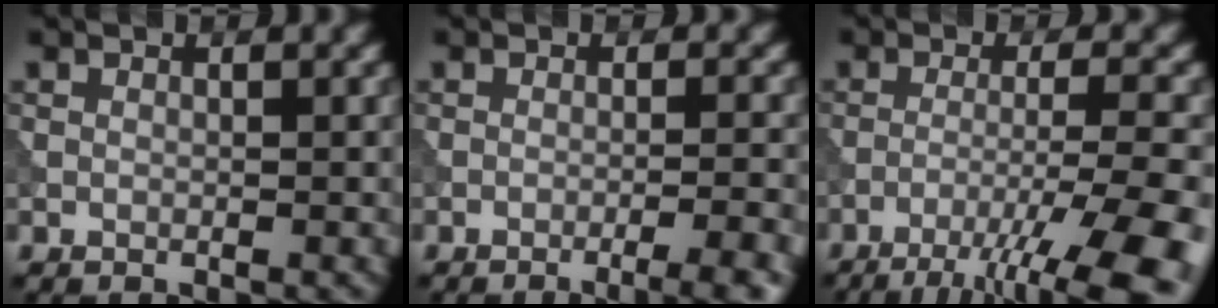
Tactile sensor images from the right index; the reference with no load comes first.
{"total": 4.9, "force": [-2.9, 1.2, 3.7], "torque": [-0.035, 0.016, -0.039]}
{"total": 10.9, "force": [-7.3, 1.5, 8.0], "torque": [-0.120, -0.001, -0.104]}